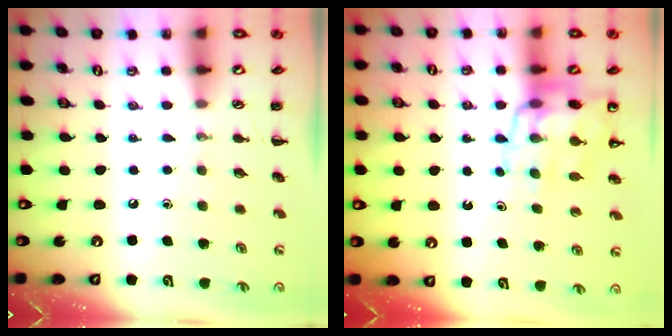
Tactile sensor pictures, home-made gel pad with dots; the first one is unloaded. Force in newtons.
{"total": 14.5, "press": 14.0, "slide": 4.0}